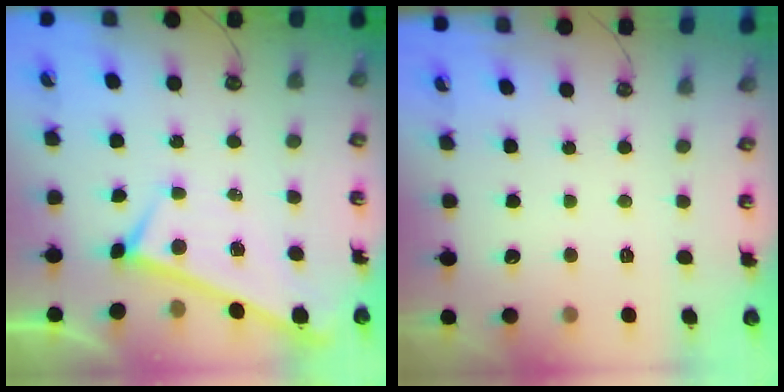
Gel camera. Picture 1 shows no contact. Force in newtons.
{"total": 0.0}